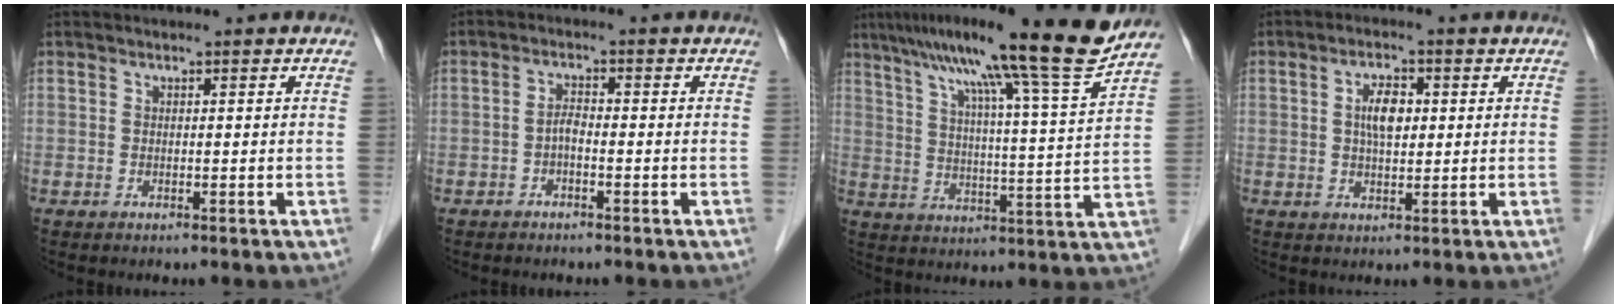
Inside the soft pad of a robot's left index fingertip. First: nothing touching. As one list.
[{"total": 1.8, "force": [-0.8, 0.6, 1.5], "torque": [-0.031, 0.006, -0.017]}, {"total": 19.1, "force": [14.7, -2.5, 11.8], "torque": [-0.185, -0.008, 0.204]}, {"total": 4.1, "force": [0.8, 1.9, 3.5], "torque": [-0.076, 0.009, 0.013]}]